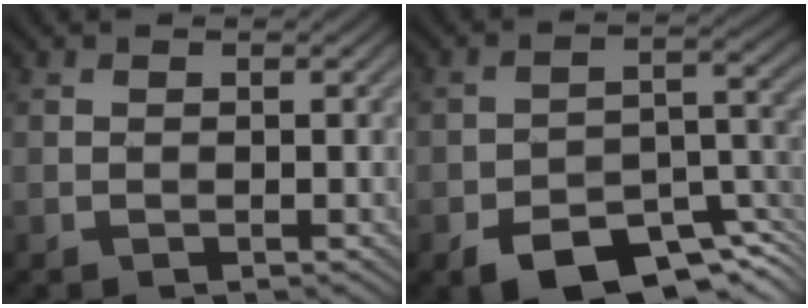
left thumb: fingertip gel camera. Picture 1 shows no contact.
{"total": 9.6, "force": [-6.4, 4.3, 5.8], "torque": [-0.084, -0.009, -0.113]}